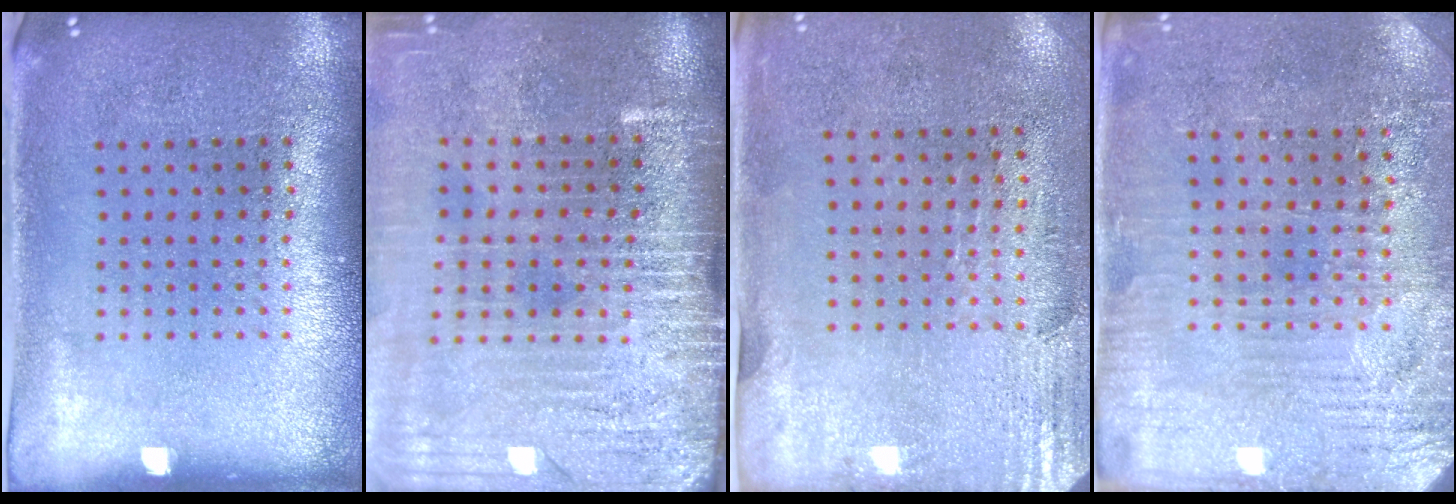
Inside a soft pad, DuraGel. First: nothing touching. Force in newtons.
{"total": 4.0, "press": 3.4, "slide": 2.2}
{"total": 2.9, "press": 2.4, "slide": 1.5}
{"total": 3.2, "press": 3.1, "slide": 0.7}